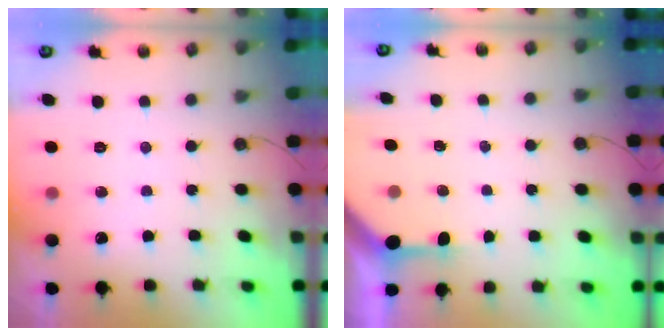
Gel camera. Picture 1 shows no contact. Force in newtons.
{"total": 3.2, "press": 3.2, "slide": 0.4}